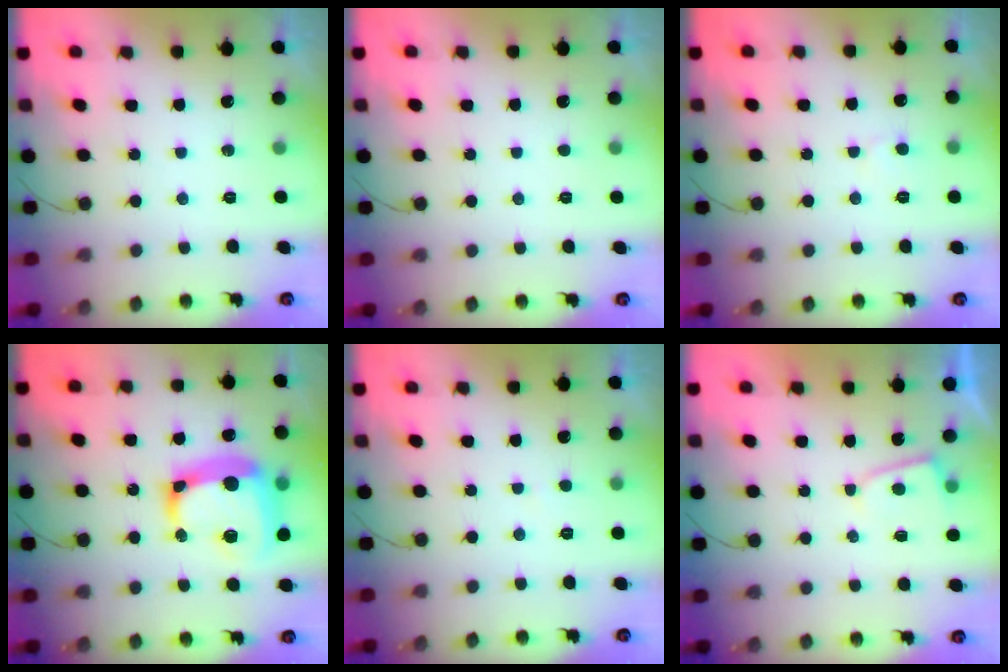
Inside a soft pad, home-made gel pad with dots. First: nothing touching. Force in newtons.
{"total": 1.6, "press": 1.6, "slide": 0.1}
{"total": 3.7, "press": 3.7, "slide": 0.3}
{"total": 19.0, "press": 18.8, "slide": 2.2}
{"total": 1.3, "press": 1.3, "slide": 0.1}
{"total": 3.7, "press": 3.7, "slide": 0.3}